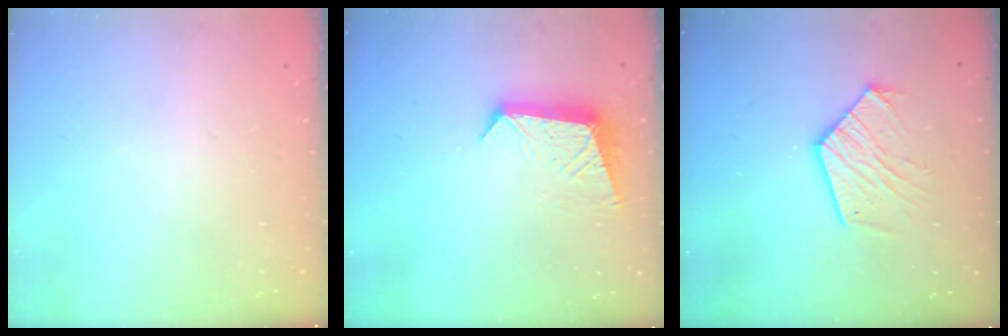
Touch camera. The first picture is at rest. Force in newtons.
{"total": 10.1, "press": 10.1, "slide": 0.6}
{"total": 13.4, "press": 13.3, "slide": 1.2}